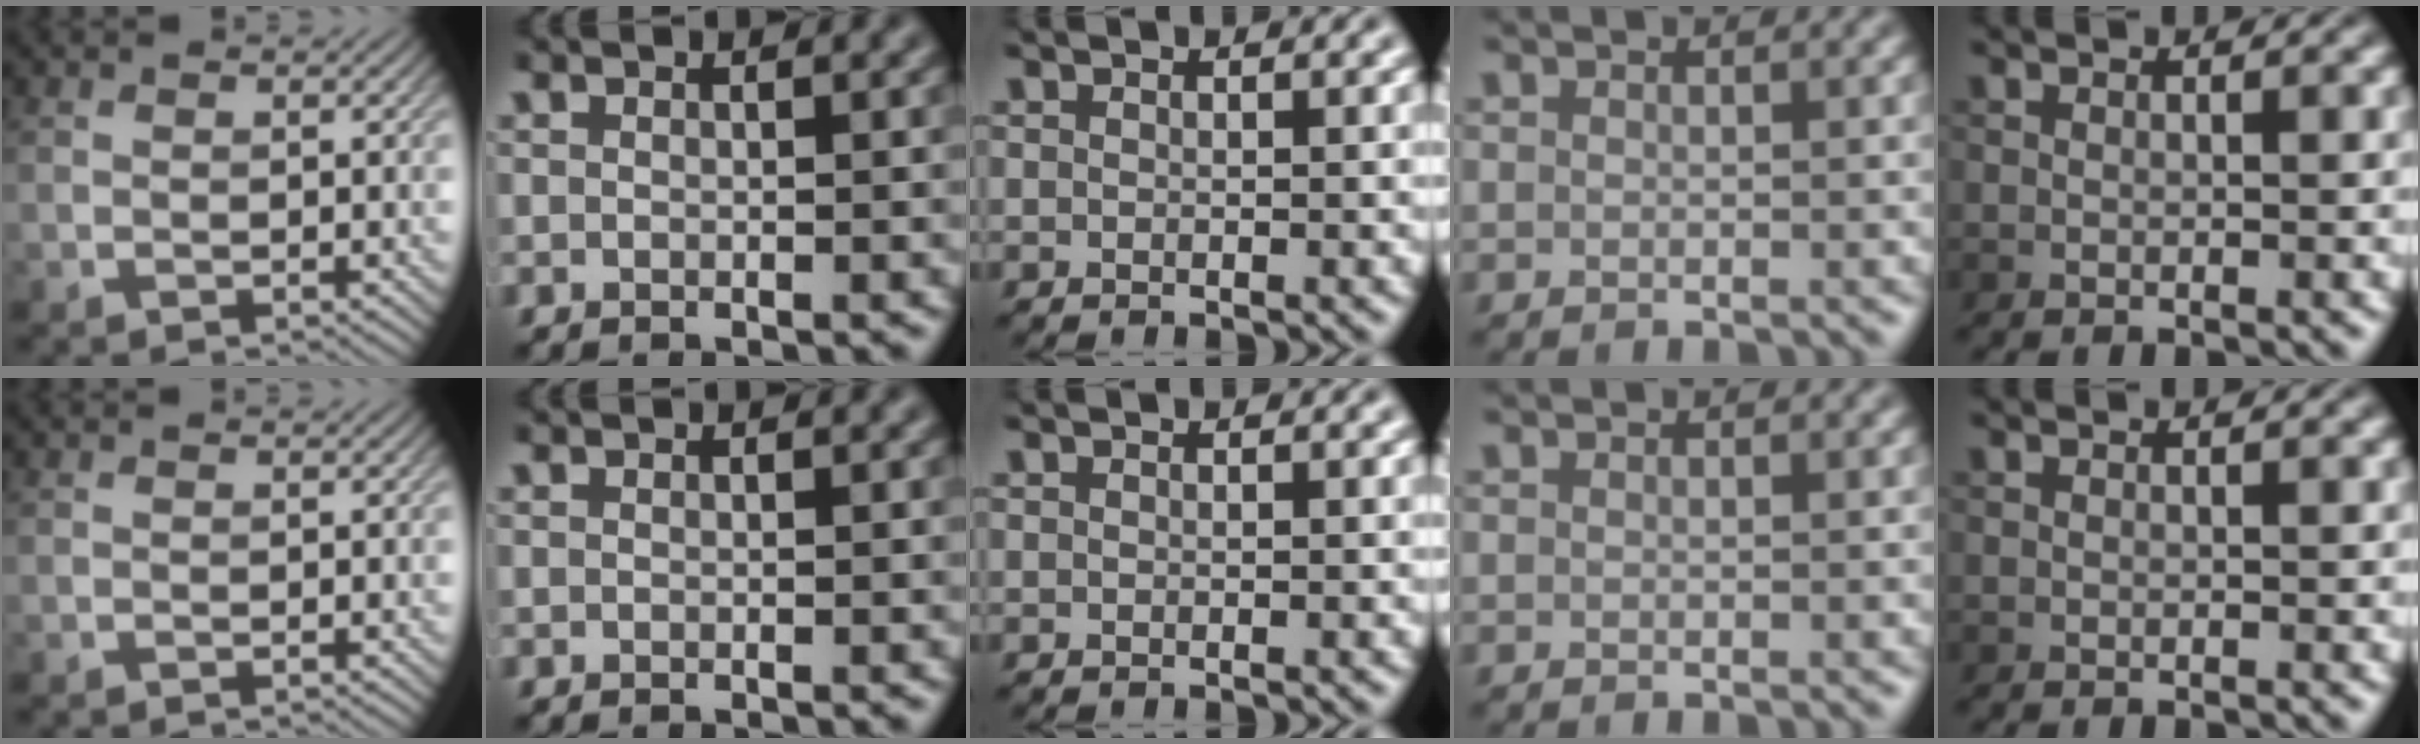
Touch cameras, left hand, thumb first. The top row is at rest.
{}